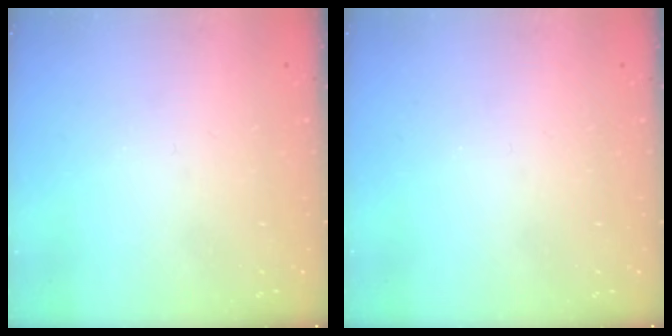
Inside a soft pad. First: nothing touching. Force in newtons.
{"total": 0.0}